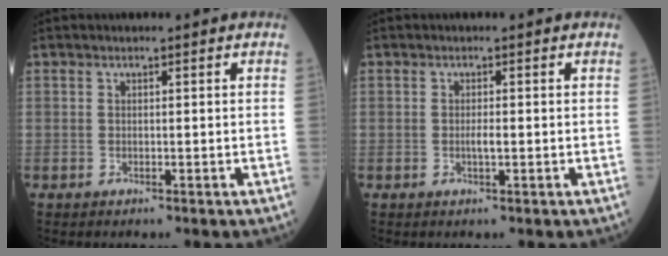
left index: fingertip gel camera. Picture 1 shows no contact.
{"total": 1.1, "force": [-0.6, 0.0, 0.9], "torque": [-0.019, -0.007, -0.009]}